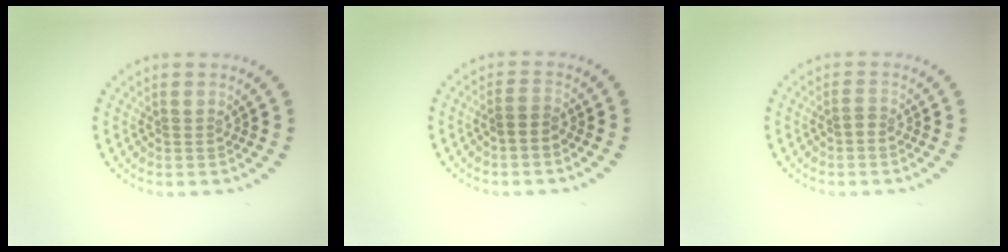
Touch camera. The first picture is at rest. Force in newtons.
{"total": 1.3, "press": 1.1, "slide": 0.6}
{"total": 0.8, "press": 0.5, "slide": 0.6}